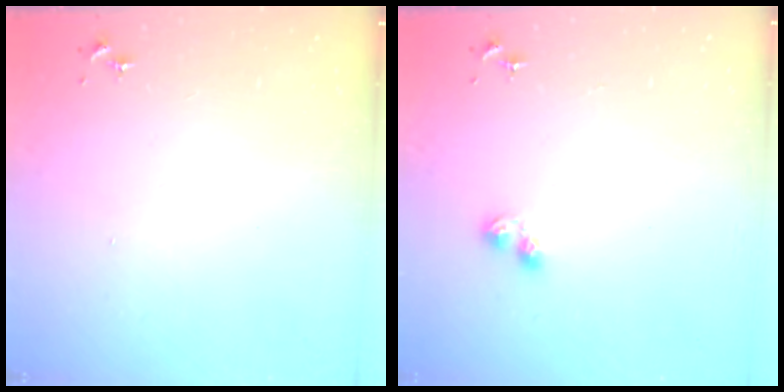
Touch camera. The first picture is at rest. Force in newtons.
{"total": 4.8, "press": 4.8, "slide": 0.5}